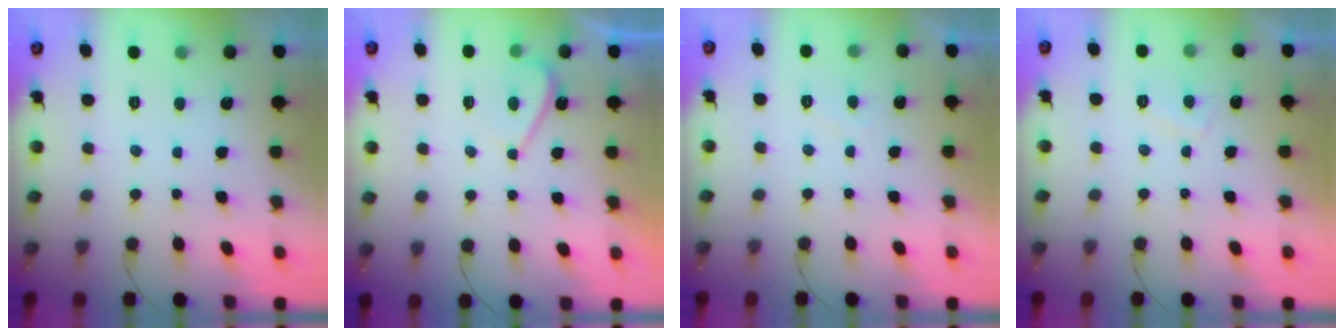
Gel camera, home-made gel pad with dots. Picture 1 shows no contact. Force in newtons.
{"total": 3.2, "press": 3.1, "slide": 0.6}
{"total": 0.8, "press": 0.6, "slide": 0.5}
{"total": 3.0, "press": 2.9, "slide": 0.8}